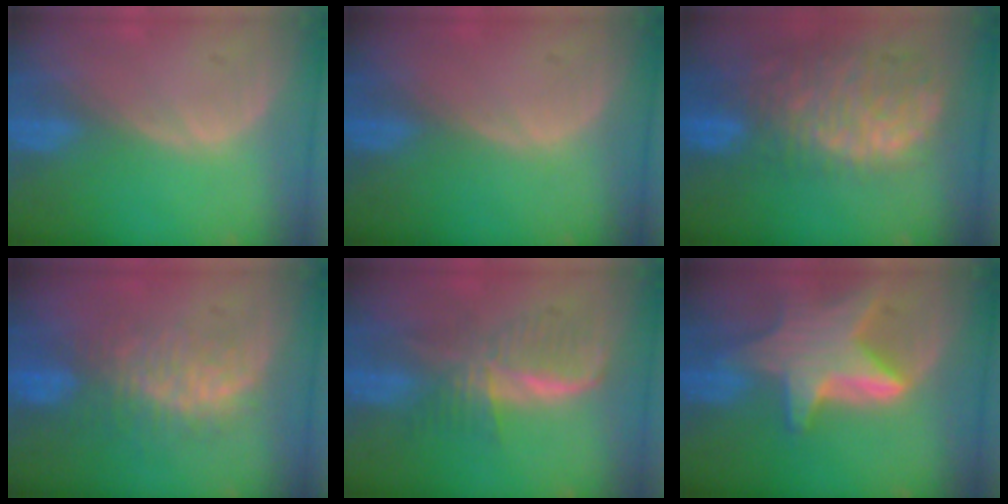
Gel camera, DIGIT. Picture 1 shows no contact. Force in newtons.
{"total": 0.0}
{"total": 12.9, "press": 10.6, "slide": 7.2}
{"total": 8.1, "press": 7.5, "slide": 3.1}
{"total": 6.2, "press": 6.2, "slide": 0.7}
{"total": 9.5, "press": 9.5, "slide": 0.7}